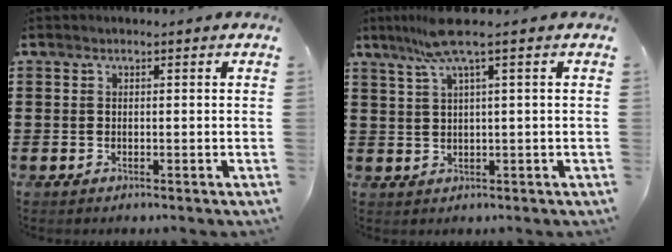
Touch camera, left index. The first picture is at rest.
{"total": 5.4, "force": [2.6, -0.4, 4.7], "torque": [-0.110, -0.004, 0.041]}